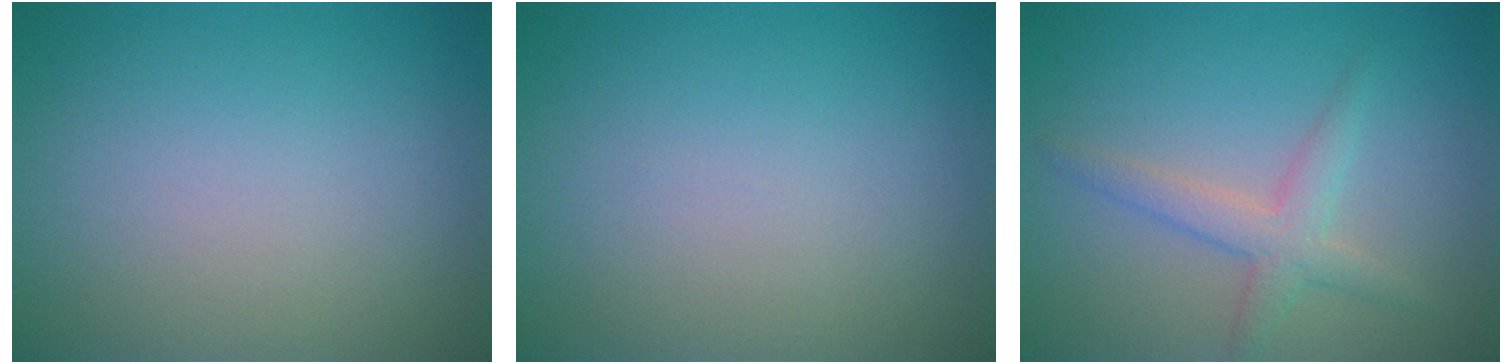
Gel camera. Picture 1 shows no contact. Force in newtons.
{"total": 0.0}
{"total": 2.6, "press": 2.6, "slide": 0.1}